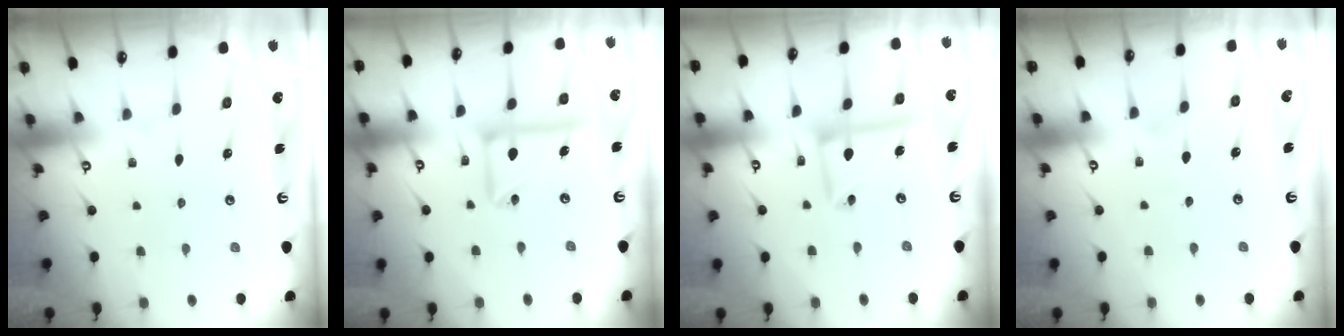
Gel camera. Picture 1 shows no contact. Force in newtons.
{"total": 12.7, "press": 12.6, "slide": 1.7}
{"total": 10.6, "press": 10.5, "slide": 1.0}
{"total": 2.5, "press": 2.5, "slide": 0.2}